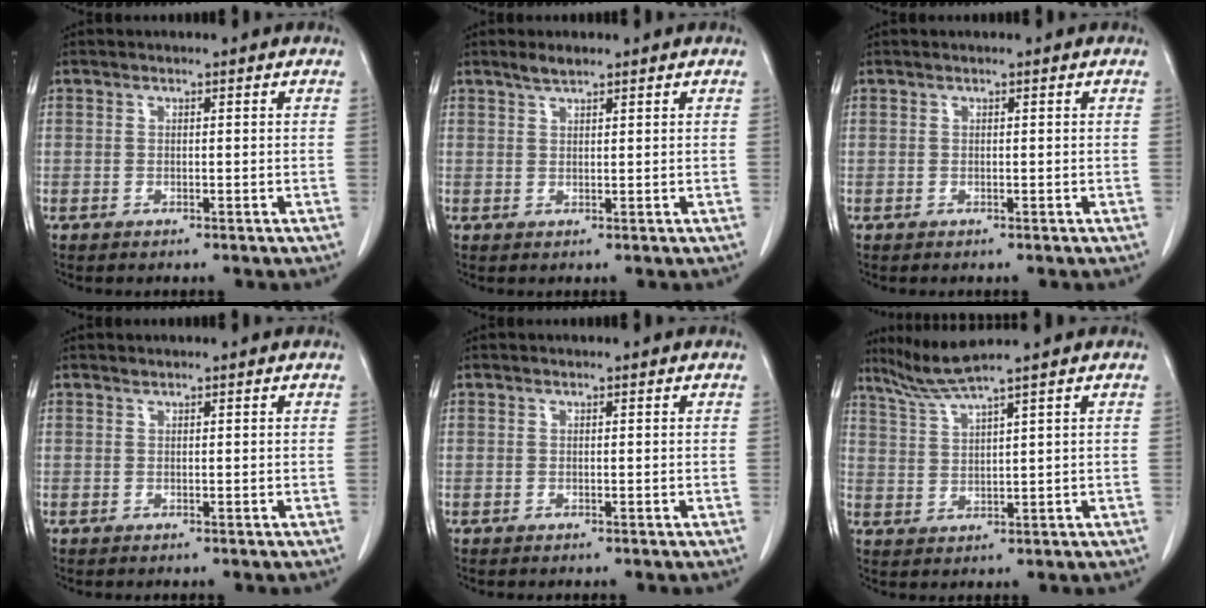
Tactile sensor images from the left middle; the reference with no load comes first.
{"total": 2.0, "force": [1.7, 0.3, 1.0], "torque": [-0.027, 0.004, 0.034]}
{"total": 0.0}
{"total": 0.0}
{"total": 0.0}
{"total": 4.9, "force": [4.2, -1.9, 1.7], "torque": [-0.045, -0.010, 0.093]}